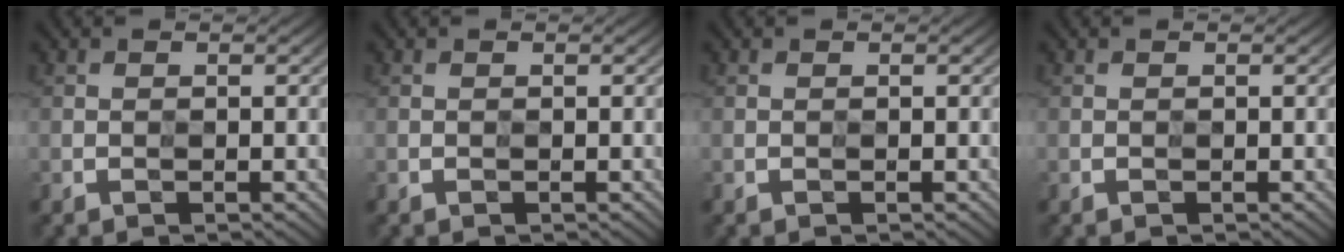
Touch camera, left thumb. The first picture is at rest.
{"total": 0.0}
{"total": 0.0}
{"total": 0.0}